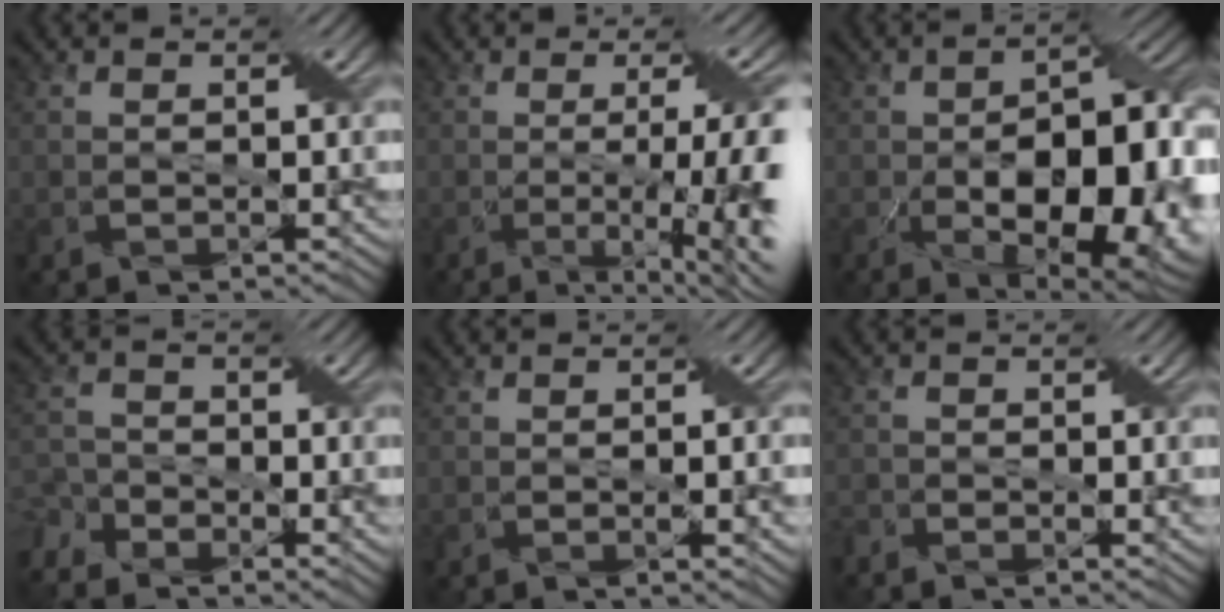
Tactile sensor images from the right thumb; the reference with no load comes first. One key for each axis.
{"total": 11.7, "fx": -2.4, "fy": 2.9, "fz": 11.1, "tx": -0.141, "ty": 0.004, "tz": -0.037}
{"total": 14.1, "fx": -3.8, "fy": 7.3, "fz": 11.5, "tx": -0.170, "ty": -0.031, "tz": -0.050}
{"total": 5.8, "fx": -4.3, "fy": 2.9, "fz": 2.5, "tx": -0.060, "ty": -0.013, "tz": -0.093}
{"total": 2.5, "fx": -0.6, "fy": 0.6, "fz": 2.4, "tx": -0.037, "ty": 0.001, "tz": -0.008}
{"total": 2.9, "fx": -2.2, "fy": 1.1, "fz": 1.6, "tx": -0.031, "ty": -0.006, "tz": -0.044}